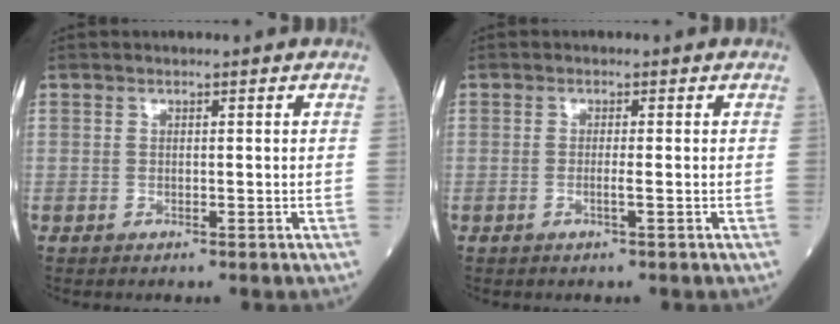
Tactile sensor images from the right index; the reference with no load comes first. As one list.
[{"total": 1.2, "force": [-0.4, -0.3, 1.1], "torque": [-0.022, -0.002, -0.010]}]